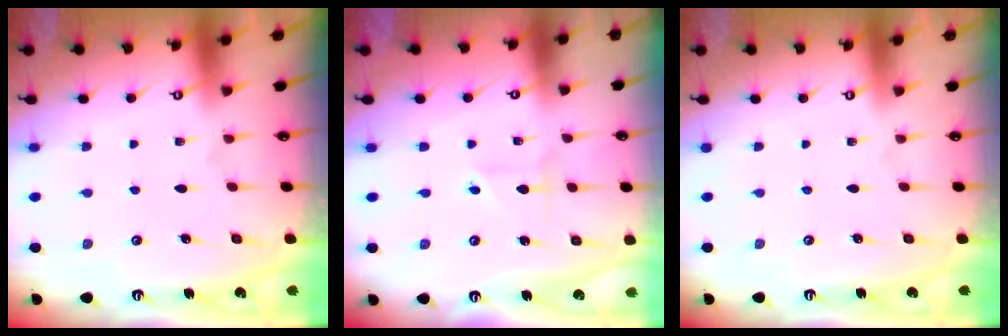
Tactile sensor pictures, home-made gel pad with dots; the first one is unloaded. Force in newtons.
{"total": 1.7, "press": 1.7, "slide": 0.2}
{"total": 0.0}